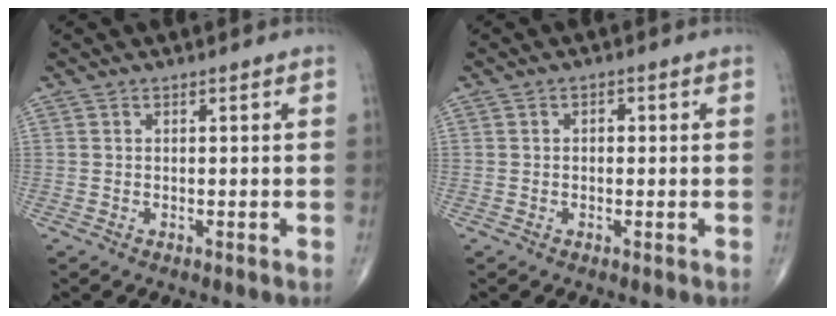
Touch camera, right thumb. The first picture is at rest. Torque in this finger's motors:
{"motor_torque": [-0.22, 0.08, -0.27, -0.24, 0.00]}